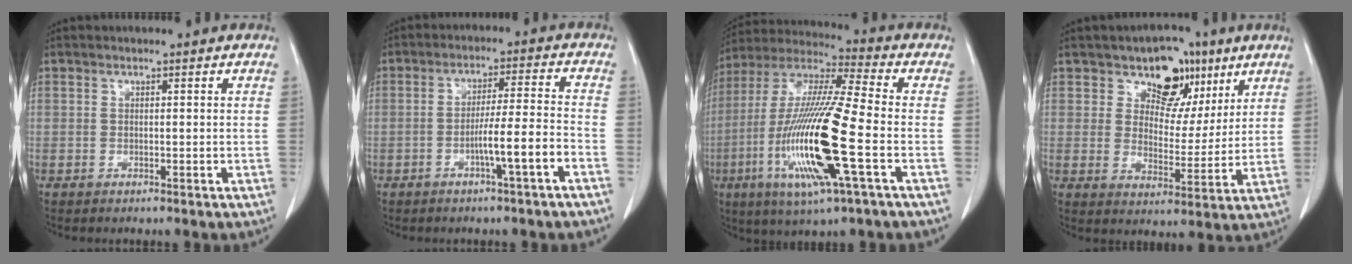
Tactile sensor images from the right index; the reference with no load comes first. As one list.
[{"total": 7.0, "force": [-3.1, -0.7, 6.2], "torque": [-0.104, 0.008, -0.052]}, {"total": 19.9, "force": [-5.5, 1.2, 19.0], "torque": [-0.404, -0.023, -0.107]}, {"total": 9.0, "force": [5.4, 5.9, 4.2], "torque": [-0.048, 0.010, 0.084]}]